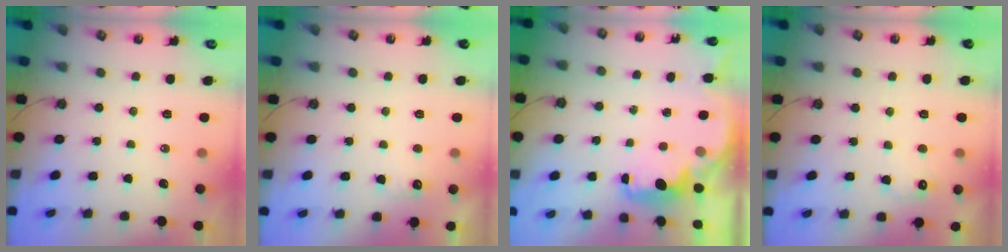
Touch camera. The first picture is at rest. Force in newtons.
{"total": 4.3, "press": 4.1, "slide": 1.1}
{"total": 2.4, "press": 2.2, "slide": 0.8}
{"total": 7.8, "press": 7.7, "slide": 0.5}